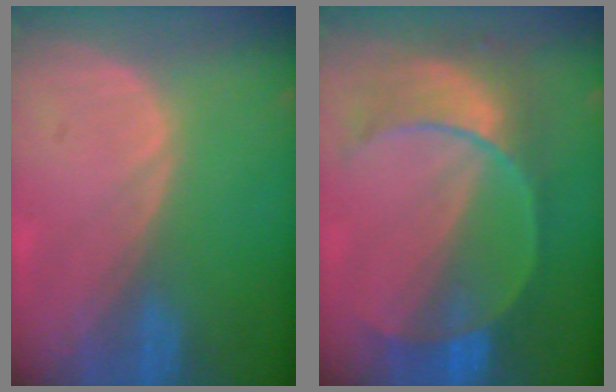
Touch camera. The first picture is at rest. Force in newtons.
{"total": 8.8, "press": 8.3, "slide": 2.8}